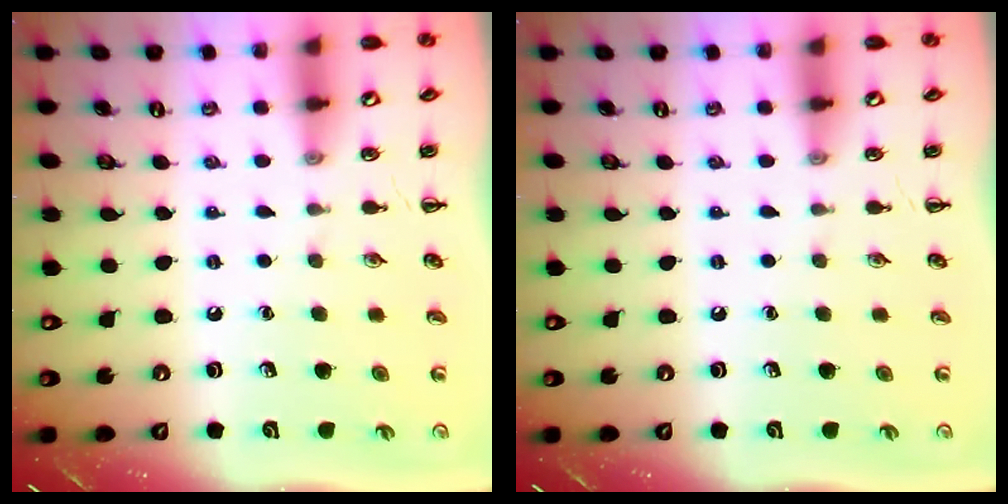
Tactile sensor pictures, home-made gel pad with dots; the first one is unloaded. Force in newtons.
{"total": 0.0}